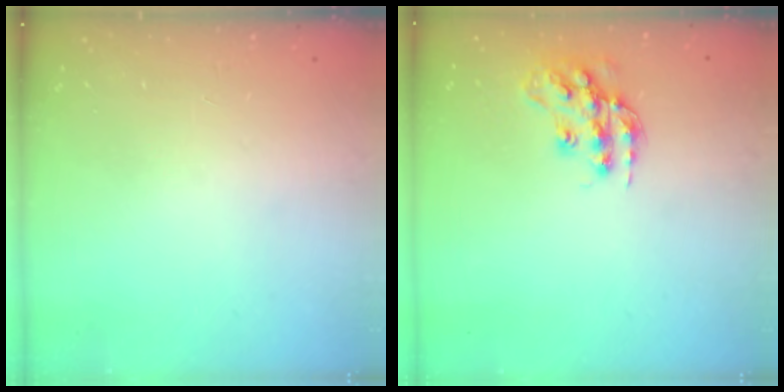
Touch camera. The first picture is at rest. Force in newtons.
{"total": 14.2, "press": 14.2, "slide": 0.9}